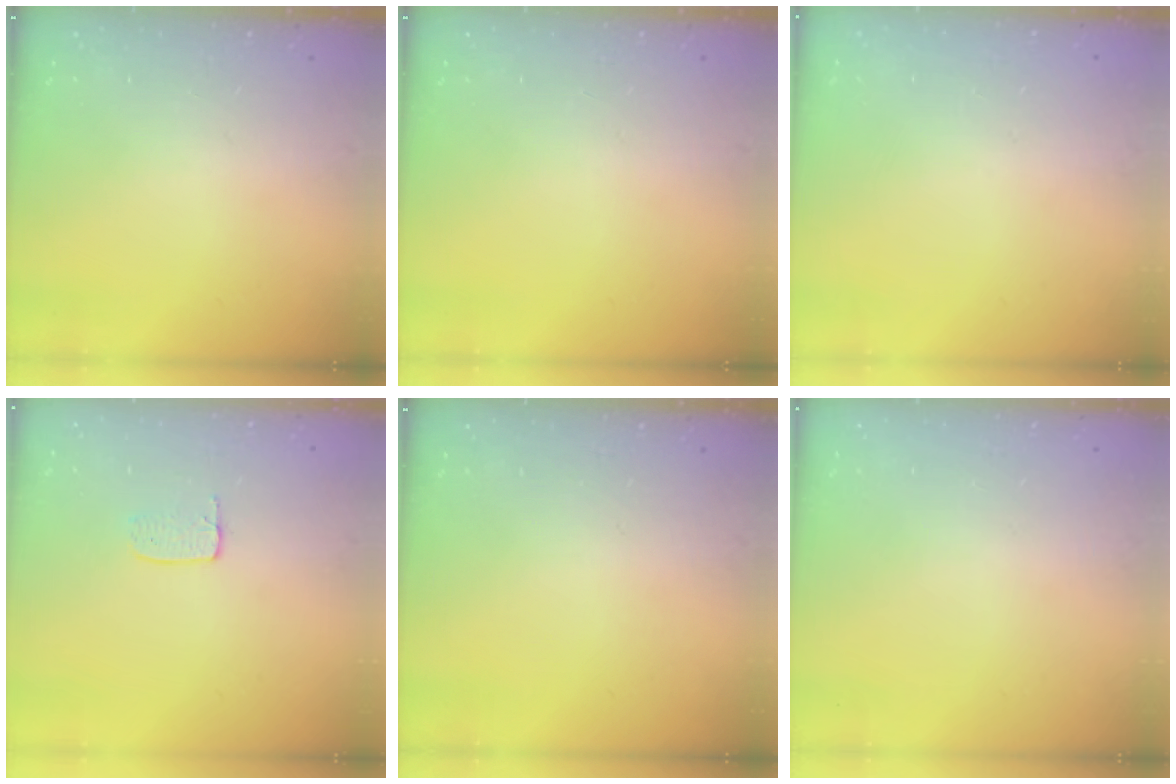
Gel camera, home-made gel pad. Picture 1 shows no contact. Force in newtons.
{"total": 0.0}
{"total": 0.0}
{"total": 3.5, "press": 3.5, "slide": 0.2}
{"total": 0.0}
{"total": 0.0}